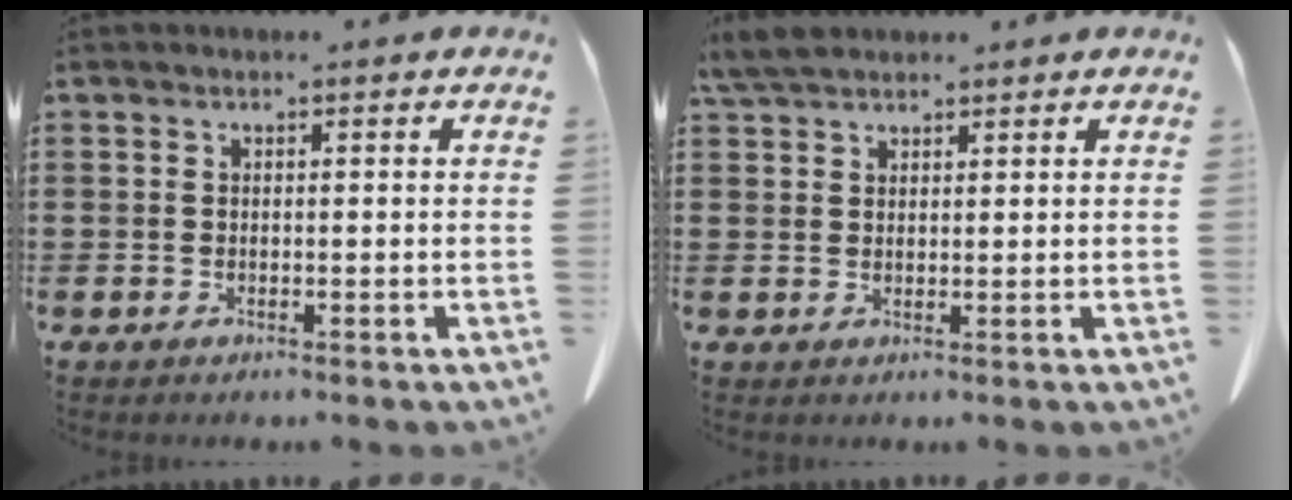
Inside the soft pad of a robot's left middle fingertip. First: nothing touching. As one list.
[{"total": 3.8, "force": [3.3, 1.1, 1.6], "torque": [-0.040, 0.002, 0.063]}]